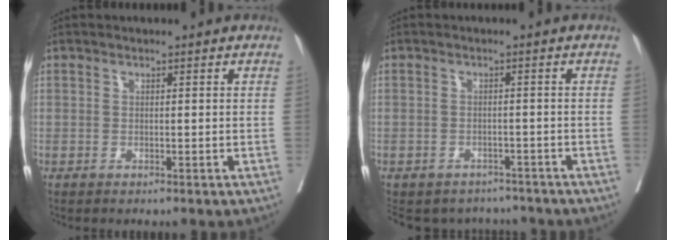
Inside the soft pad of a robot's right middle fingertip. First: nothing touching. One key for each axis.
{"total": 8.6, "fx": -7.7, "fy": 3.9, "fz": 0.6, "tx": -0.013, "ty": 0.010, "tz": -0.096}